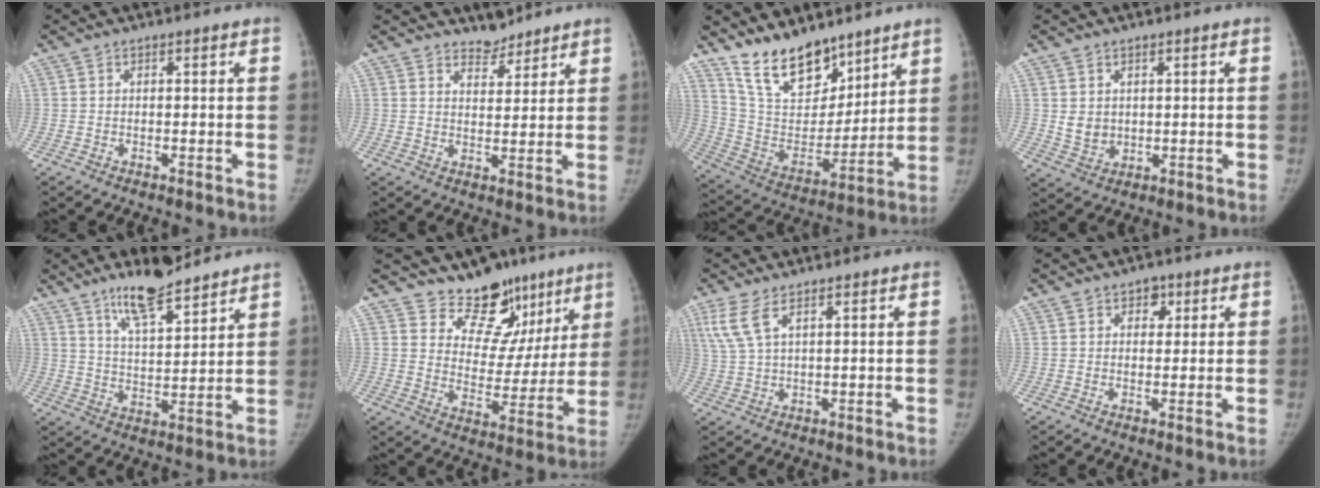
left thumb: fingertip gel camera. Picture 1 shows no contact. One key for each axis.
{"total": 4.0, "fx": 3.6, "fy": 1.5, "fz": 0.6, "tx": 0.010, "ty": -0.030, "tz": 0.059}
{"total": 16.6, "fx": 12.9, "fy": 7.6, "fz": 7.2, "tx": -0.080, "ty": -0.072, "tz": 0.243}
{"total": 3.9, "fx": 1.1, "fy": 3.3, "fz": 1.9, "tx": -0.021, "ty": -0.015, "tz": 0.032}
{"total": 11.6, "fx": 8.9, "fy": 2.9, "fz": 6.8, "tx": -0.098, "ty": -0.059, "tz": 0.159}
{"total": 14.4, "fx": 11.2, "fy": 8.2, "fz": 3.9, "tx": 0.004, "ty": -0.076, "tz": 0.163}
{"total": 5.3, "fx": 3.0, "fy": 1.6, "fz": 4.0, "tx": -0.102, "ty": -0.004, "tz": 0.072}
{"total": 2.7, "fx": 1.3, "fy": 2.0, "fz": 1.2, "tx": 0.004, "ty": -0.003, "tz": 0.015}